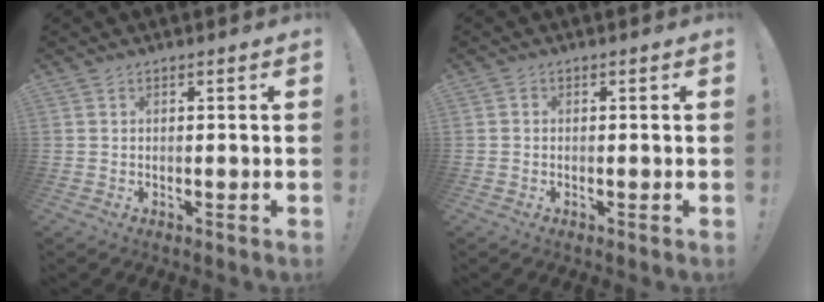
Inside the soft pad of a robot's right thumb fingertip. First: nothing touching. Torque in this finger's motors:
{"motor_torque": [0.34, 0.20, 0.35, 0.19, -0.10]}